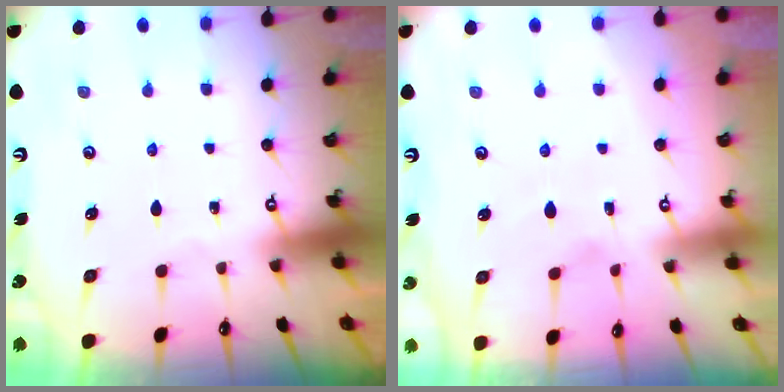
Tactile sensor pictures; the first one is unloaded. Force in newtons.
{"total": 2.2, "press": 1.8, "slide": 1.2}